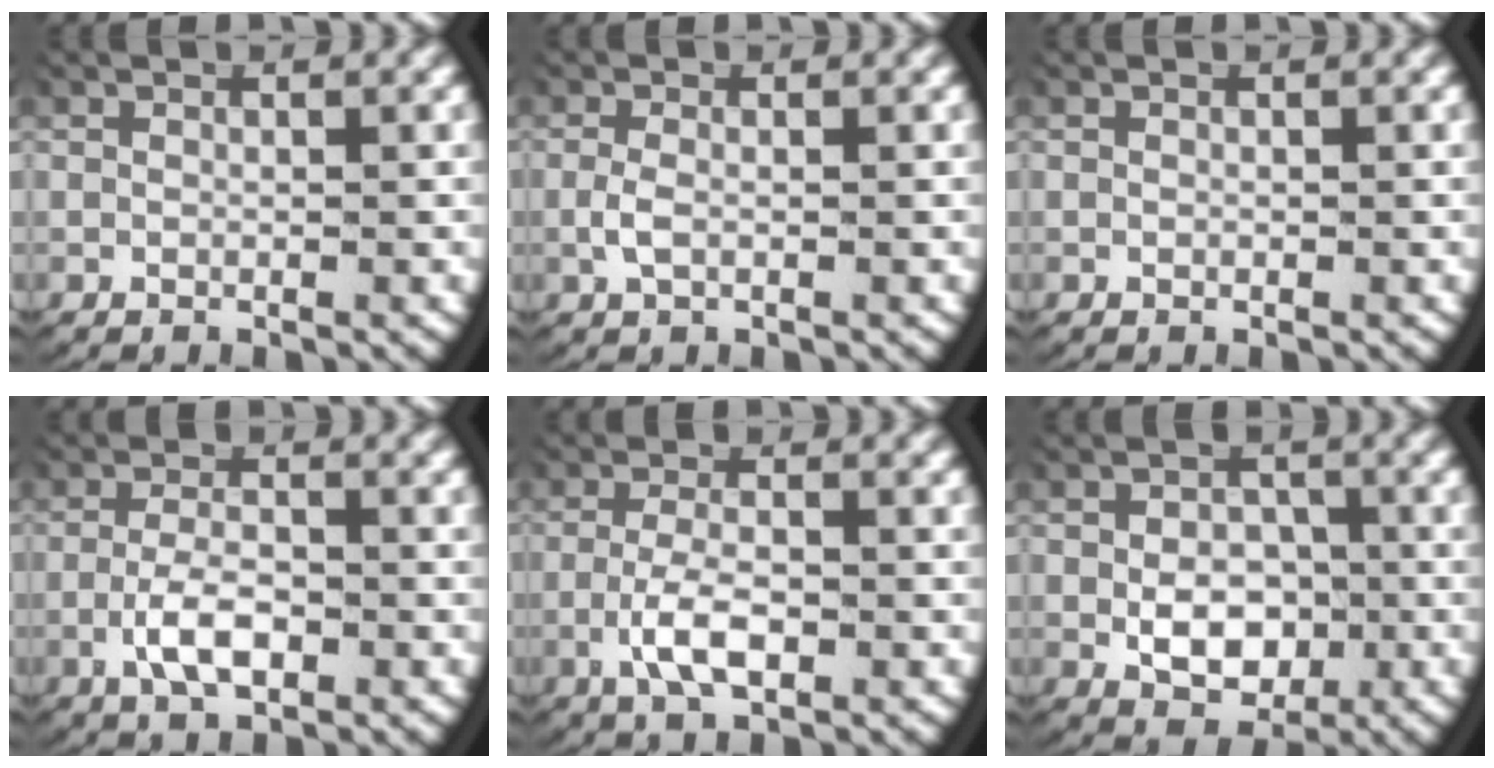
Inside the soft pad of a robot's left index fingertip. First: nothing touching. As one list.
[{"total": 1.4, "force": [-0.3, 0.6, 1.2], "torque": [-0.041, -0.010, -0.001]}, {"total": 0.0}, {"total": 3.6, "force": [-1.4, 1.6, 2.9], "torque": [-0.059, -0.011, -0.020]}, {"total": 3.6, "force": [-1.2, 1.5, 3.1], "torque": [-0.067, -0.012, -0.017]}, {"total": 4.7, "force": [-1.0, 3.6, 2.9], "torque": [-0.048, -0.025, -0.007]}]